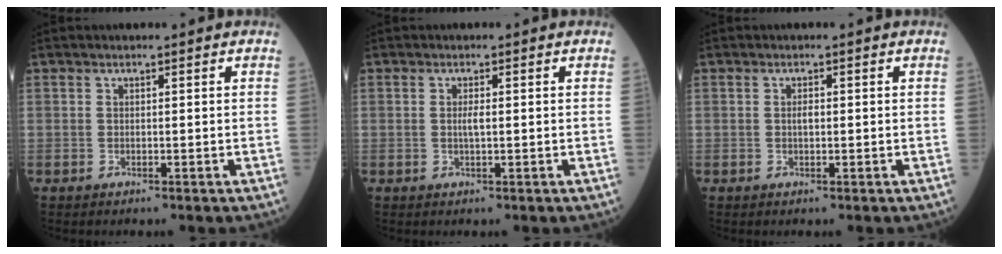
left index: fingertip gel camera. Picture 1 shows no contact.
{"total": 1.3, "force": [-0.2, 0.3, 1.3], "torque": [-0.026, -0.003, -0.004]}
{"total": 1.1, "force": [-0.1, 0.5, 1.0], "torque": [-0.018, -0.002, -0.003]}